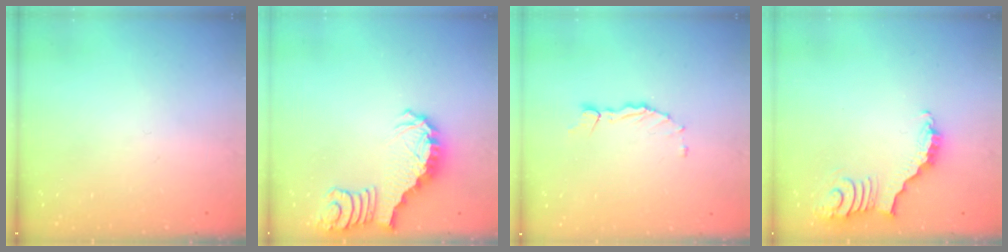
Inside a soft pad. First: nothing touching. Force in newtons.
{"total": 3.0, "press": 2.9, "slide": 0.5}
{"total": 1.0, "press": 1.0, "slide": 0.2}
{"total": 3.8, "press": 3.8, "slide": 0.7}